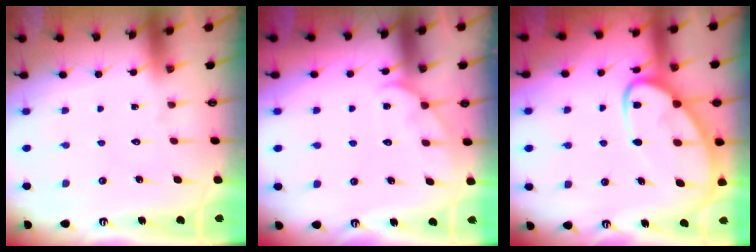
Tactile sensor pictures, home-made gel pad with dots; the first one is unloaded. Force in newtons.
{"total": 4.2, "press": 4.2, "slide": 0.3}
{"total": 12.6, "press": 12.5, "slide": 1.3}